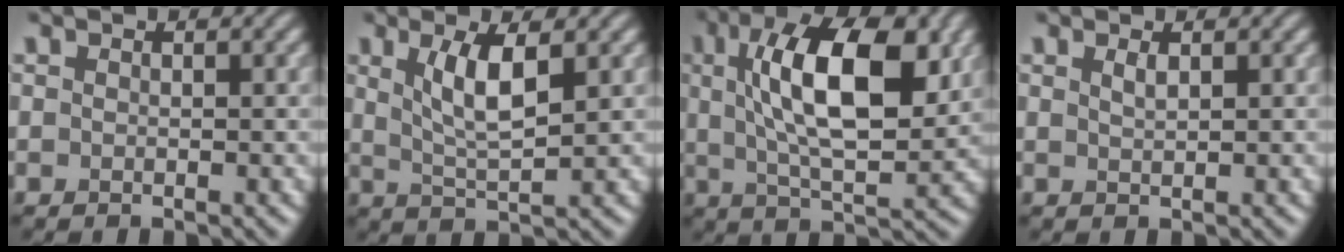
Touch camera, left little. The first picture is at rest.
{"total": 4.4, "force": [1.5, 1.2, 3.9], "torque": [-0.082, -0.004, 0.030]}
{"total": 11.6, "force": [2.8, 4.8, 10.2], "torque": [-0.161, 0.009, 0.042]}
{"total": 0.9, "force": [0.6, 0.3, 0.7], "torque": [-0.012, 0.001, 0.010]}